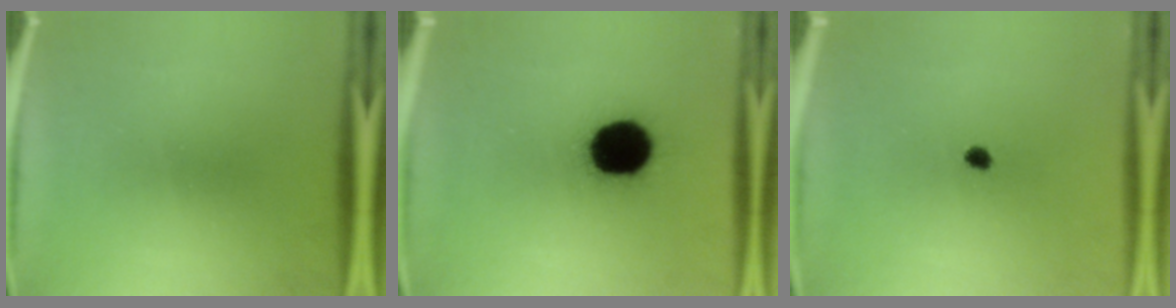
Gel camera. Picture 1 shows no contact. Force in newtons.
{"total": 18.5}
{"total": 1.8}